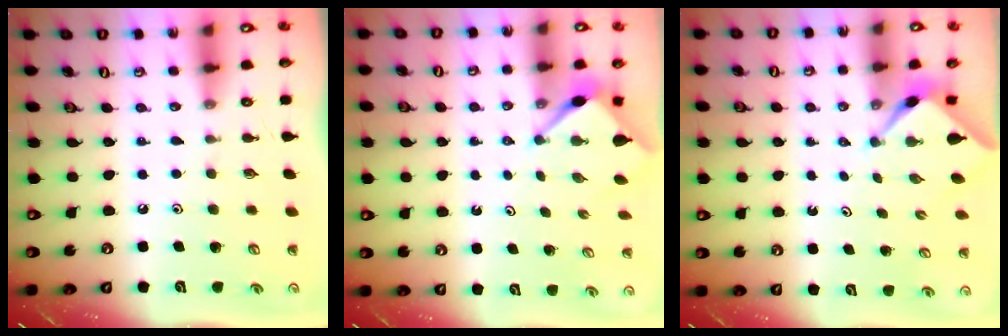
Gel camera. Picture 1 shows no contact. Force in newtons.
{"total": 2.9, "press": 2.9, "slide": 0.3}
{"total": 2.2, "press": 2.2, "slide": 0.2}